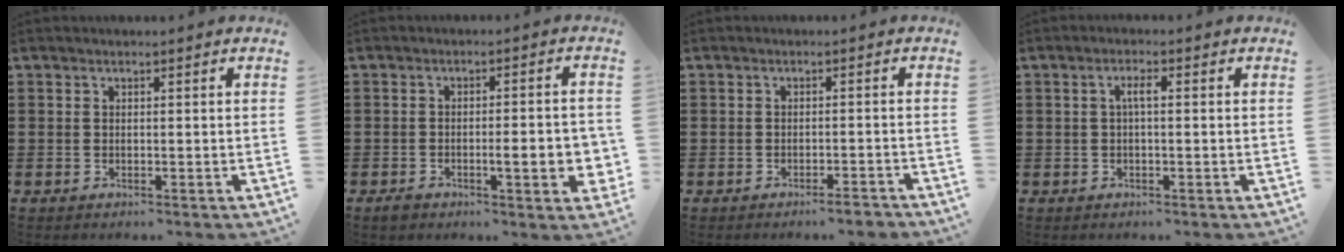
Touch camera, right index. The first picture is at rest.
{"total": 6.6, "force": [-1.5, 1.9, 6.2], "torque": [-0.073, -0.009, -0.027]}
{"total": 2.1, "force": [-2.0, 0.2, 0.5], "torque": [-0.013, 0.001, -0.039]}
{"total": 2.1, "force": [-0.1, 0.4, 2.1], "torque": [-0.039, 0.004, -0.005]}